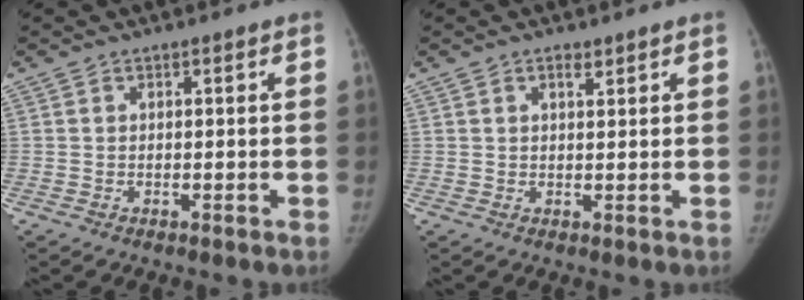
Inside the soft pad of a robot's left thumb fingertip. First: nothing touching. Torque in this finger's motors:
{"motor_torque": [-0.23, -0.04, 0.01, 0.21, -0.03]}